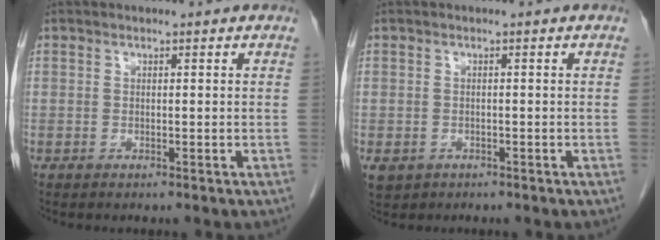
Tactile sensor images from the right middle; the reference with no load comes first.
{"total": 3.7, "force": [-2.1, 2.9, 0.9], "torque": [-0.021, -0.001, -0.030]}